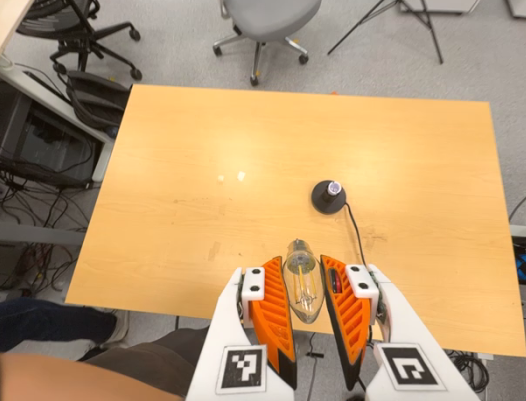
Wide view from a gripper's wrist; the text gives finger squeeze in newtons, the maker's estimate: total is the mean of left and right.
{"total": 11.5, "left": 11.8, "right": 11.1}